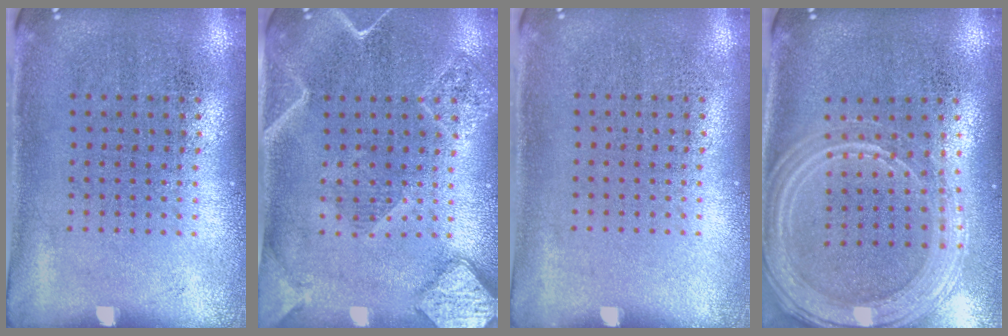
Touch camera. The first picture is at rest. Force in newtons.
{"total": 2.4, "press": 2.2, "slide": 0.9}
{"total": 0.0}
{"total": 1.8, "press": 1.7, "slide": 0.5}